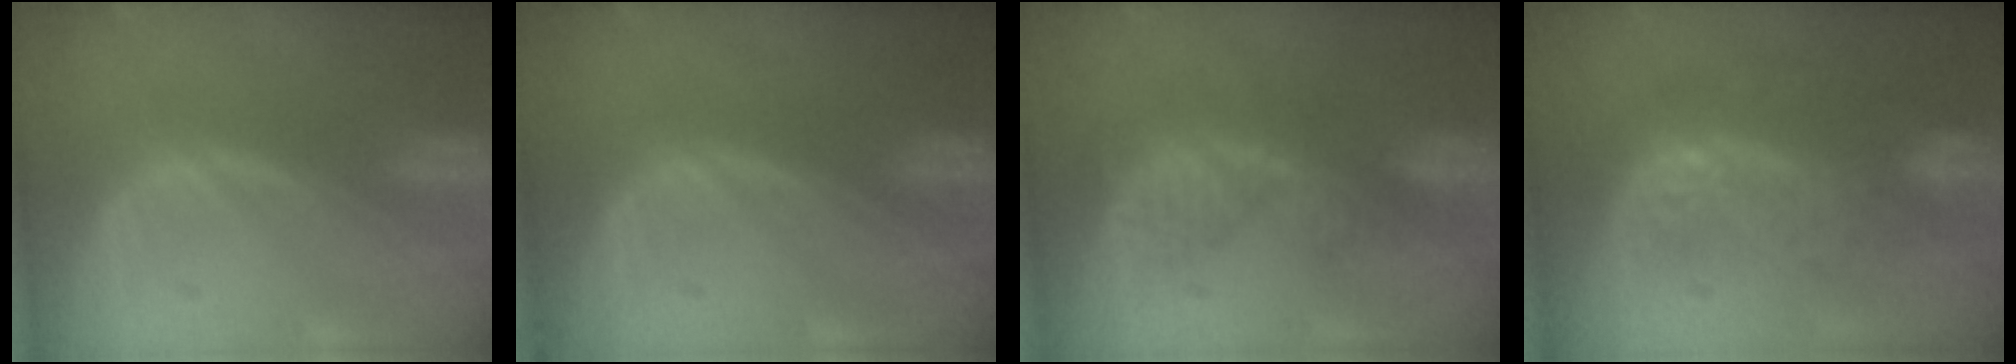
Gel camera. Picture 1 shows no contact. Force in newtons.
{"total": 0.0}
{"total": 5.3, "press": 5.0, "slide": 1.8}
{"total": 9.3, "press": 8.3, "slide": 4.2}